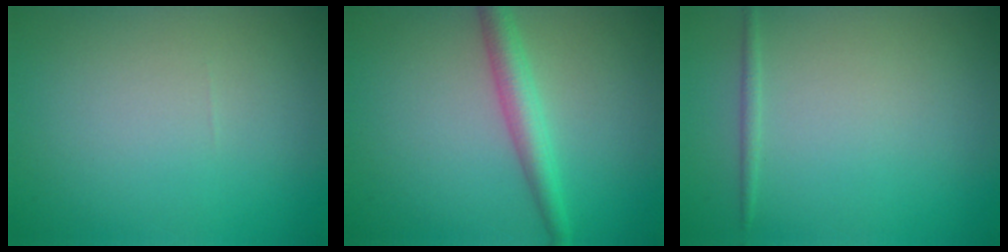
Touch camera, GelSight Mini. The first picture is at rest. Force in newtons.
{"total": 3.0, "press": 3.0, "slide": 0.0}
{"total": 0.7, "press": 0.7, "slide": 0.0}